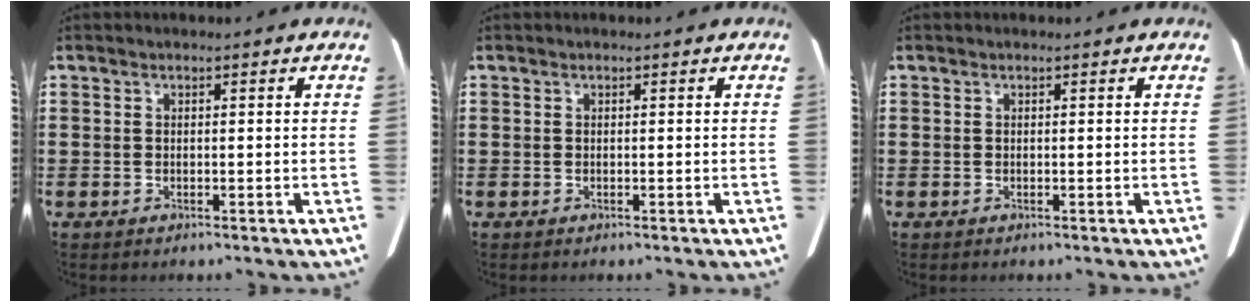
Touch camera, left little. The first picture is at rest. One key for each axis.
{"total": 0.0}
{"total": 0.0}